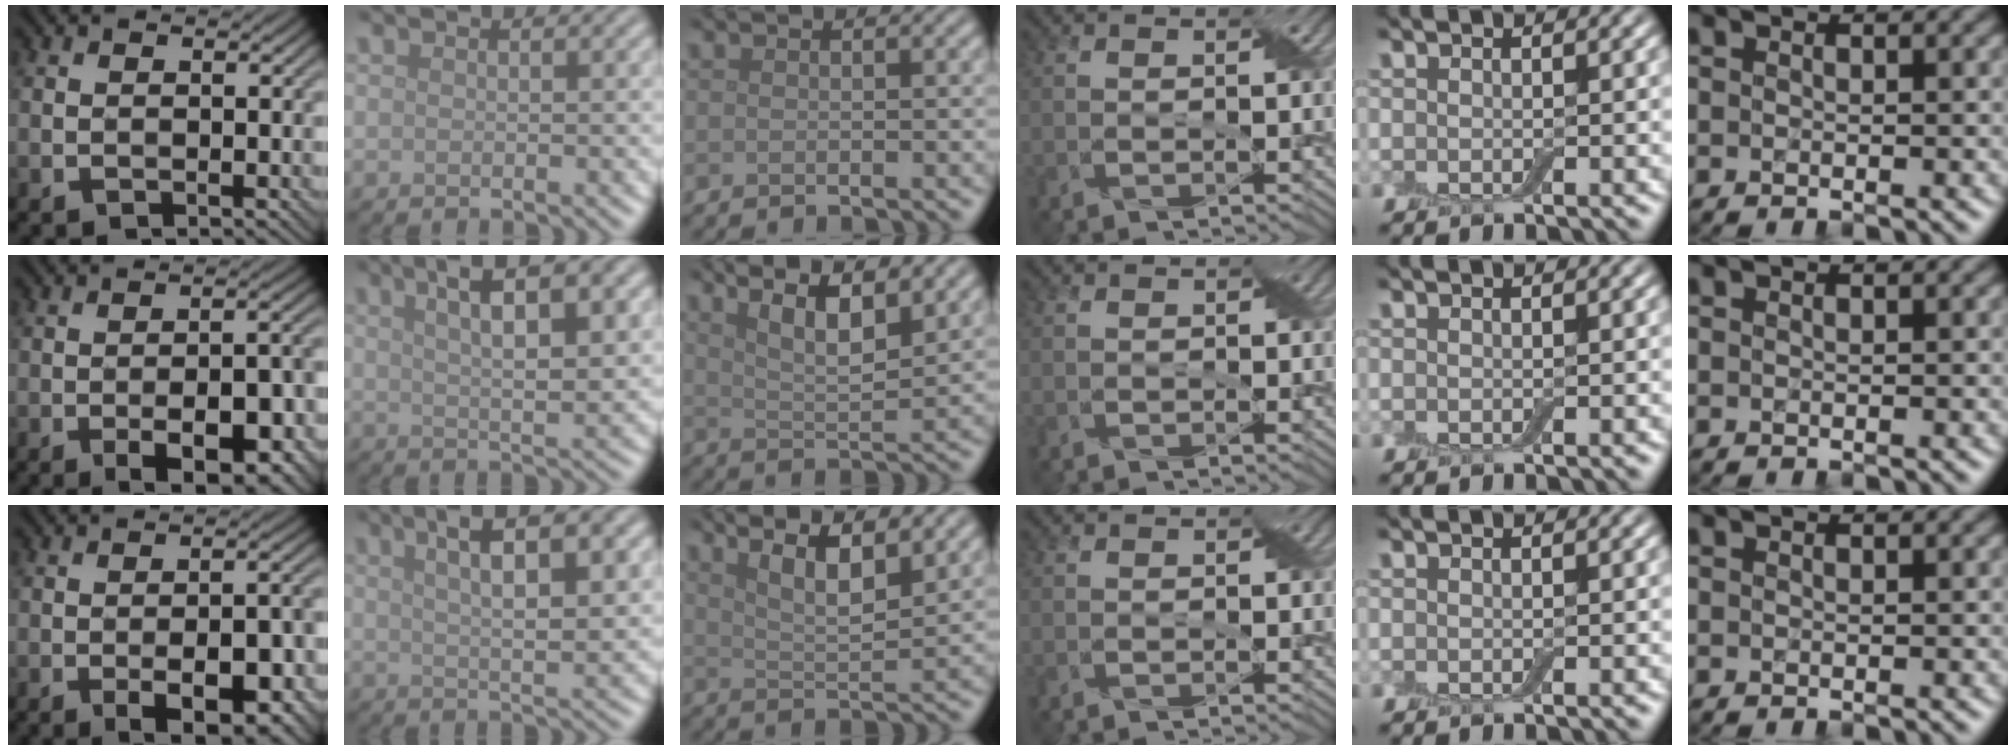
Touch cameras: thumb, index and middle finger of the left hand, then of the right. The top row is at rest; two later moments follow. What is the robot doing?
{"motion": "wrap", "object": "adhesive wrap"}